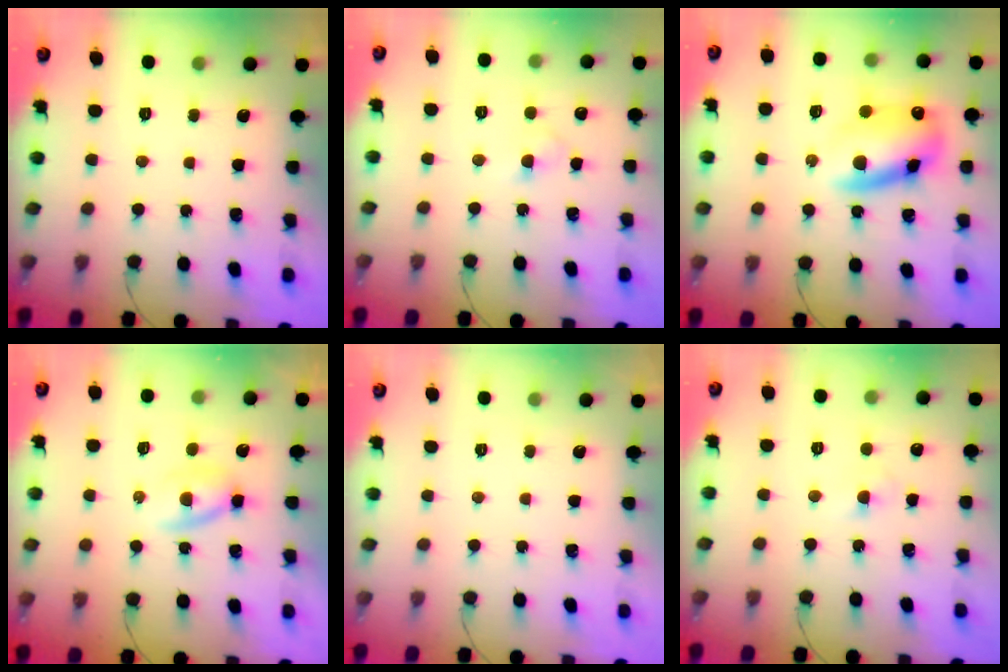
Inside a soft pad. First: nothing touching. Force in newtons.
{"total": 2.5, "press": 2.2, "slide": 1.1}
{"total": 12.1, "press": 11.9, "slide": 2.3}
{"total": 4.0, "press": 3.9, "slide": 1.0}
{"total": 0.0}
{"total": 2.5, "press": 2.3, "slide": 1.0}